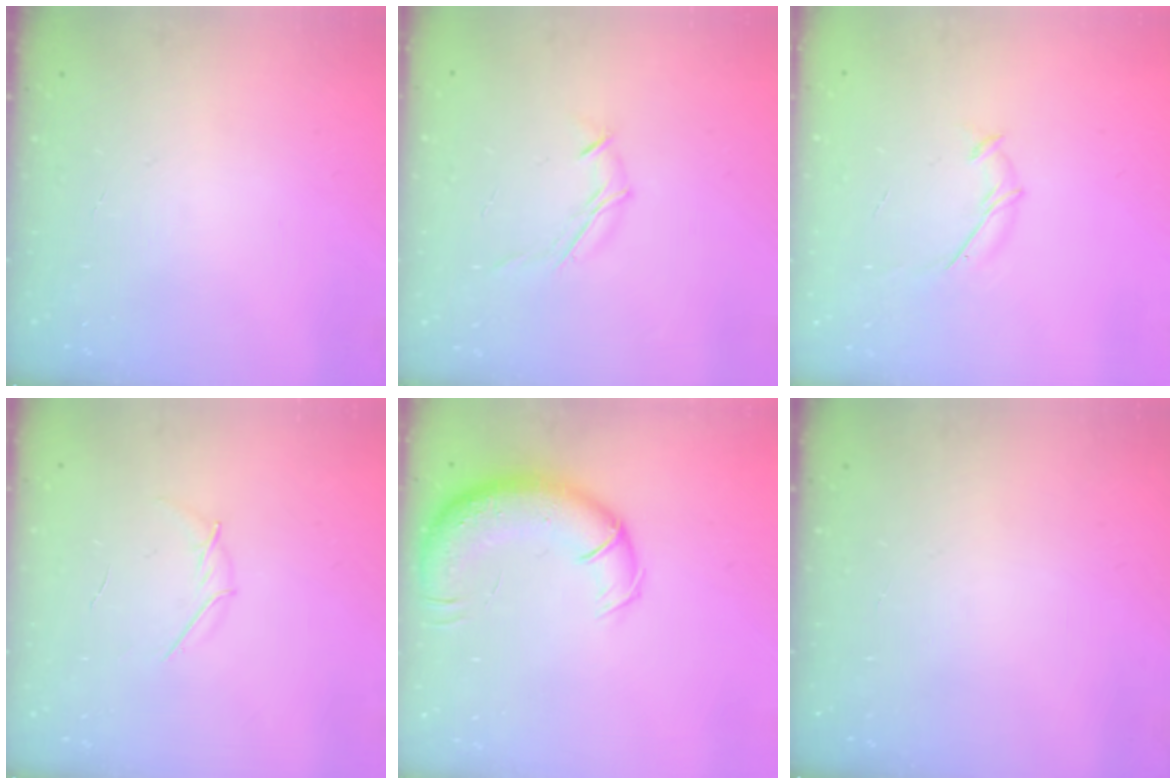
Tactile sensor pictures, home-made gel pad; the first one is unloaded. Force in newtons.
{"total": 5.7, "press": 5.6, "slide": 0.7}
{"total": 5.3, "press": 5.1, "slide": 1.0}
{"total": 3.8, "press": 3.6, "slide": 1.1}
{"total": 13.8, "press": 13.3, "slide": 3.7}
{"total": 0.0}